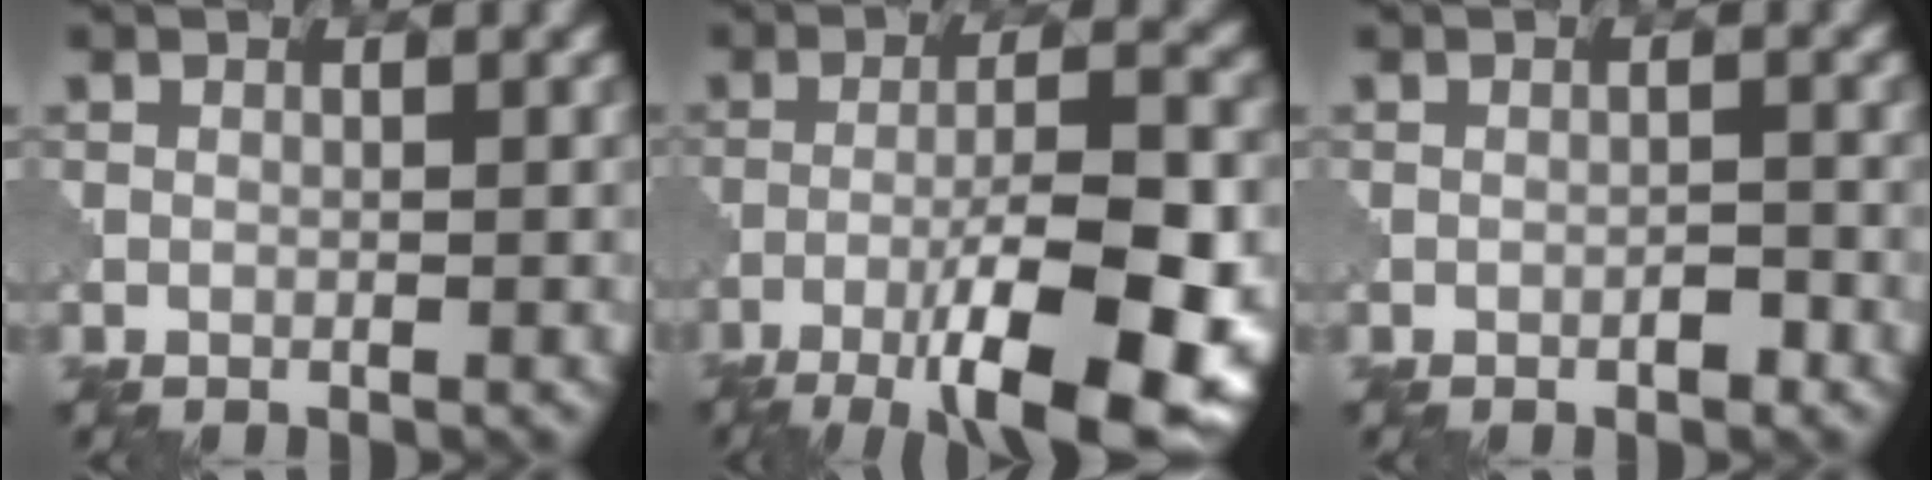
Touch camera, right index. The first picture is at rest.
{"total": 12.7, "force": [-6.3, 3.1, 10.6], "torque": [-0.172, -0.004, -0.099]}
{"total": 1.0, "force": [-0.7, 0.3, 0.7], "torque": [-0.011, 0.002, -0.012]}